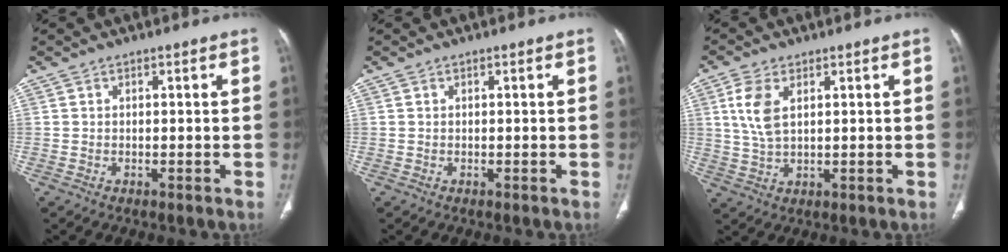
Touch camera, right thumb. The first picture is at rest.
{"total": 0.0}
{"total": 6.6, "force": [2.2, 3.4, 5.2], "torque": [-0.119, -0.002, 0.048]}